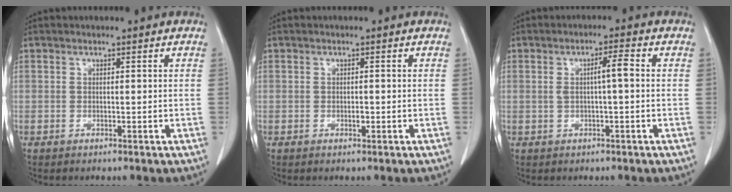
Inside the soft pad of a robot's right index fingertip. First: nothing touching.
{"total": 0.8, "force": [-0.2, 0.4, 0.7], "torque": [-0.014, 0.000, -0.003]}
{"total": 3.3, "force": [0.2, 0.2, 3.3], "torque": [-0.060, 0.005, 0.003]}